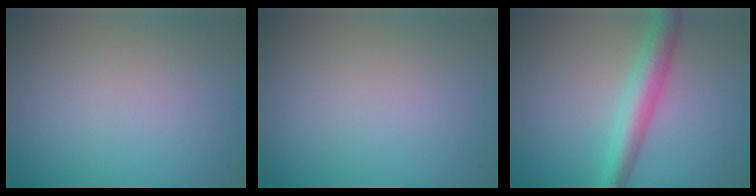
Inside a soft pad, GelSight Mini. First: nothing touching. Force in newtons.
{"total": 0.0}
{"total": 4.8, "press": 4.8, "slide": 0.2}